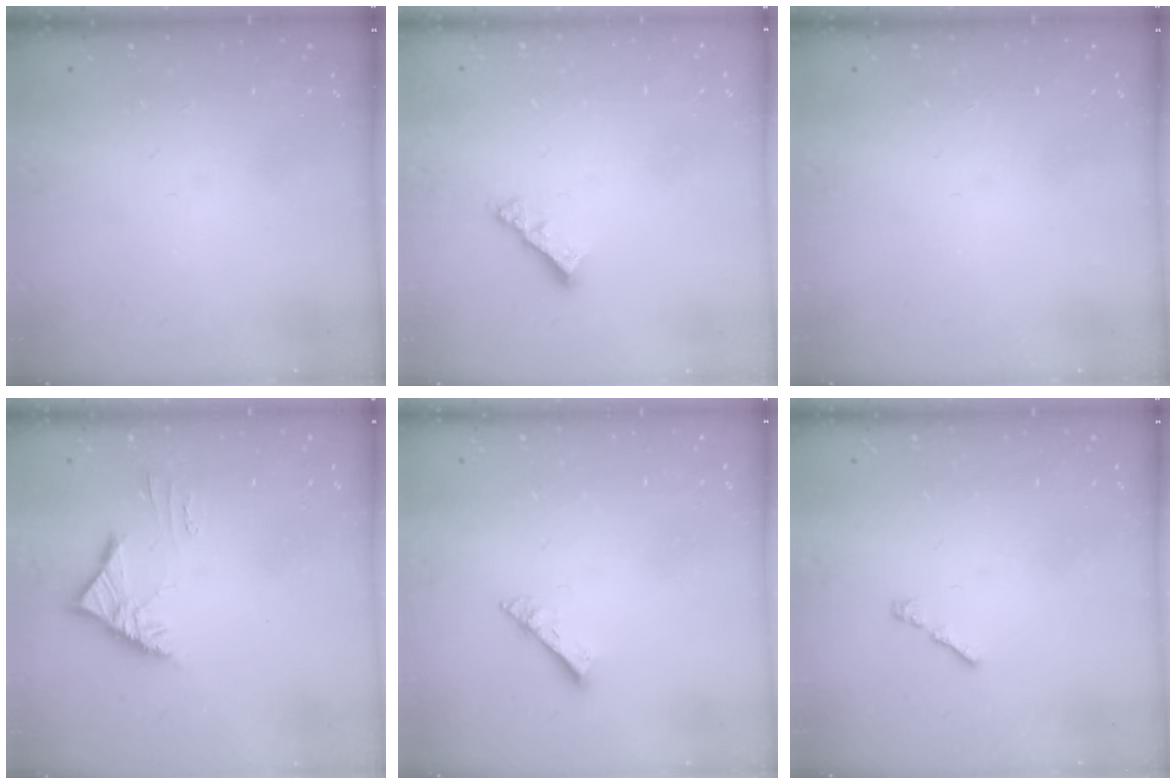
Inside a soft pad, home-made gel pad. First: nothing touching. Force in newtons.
{"total": 3.5, "press": 3.5, "slide": 0.2}
{"total": 0.0}
{"total": 4.0, "press": 3.9, "slide": 0.9}
{"total": 3.5, "press": 3.4, "slide": 0.4}
{"total": 1.1, "press": 0.9, "slide": 0.5}